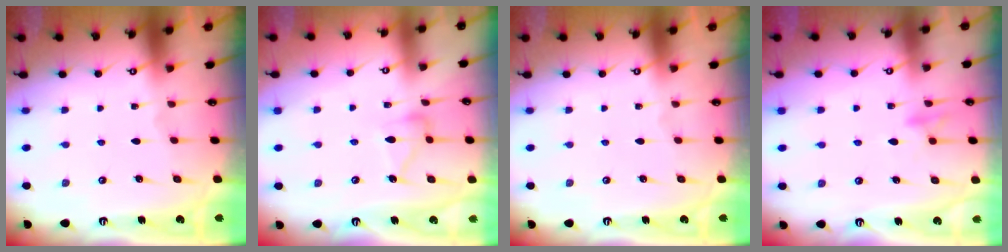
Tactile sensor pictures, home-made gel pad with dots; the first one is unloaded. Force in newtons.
{"total": 9.5, "press": 9.5, "slide": 0.5}
{"total": 0.0}
{"total": 10.2, "press": 10.2, "slide": 1.1}